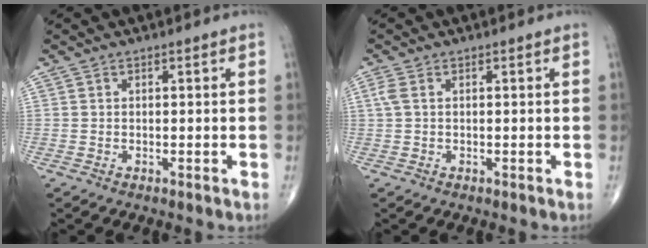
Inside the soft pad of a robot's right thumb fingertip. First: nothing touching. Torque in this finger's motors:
{"motor_torque": [-0.10, 0.04, 0.08, -0.01, 0.02]}